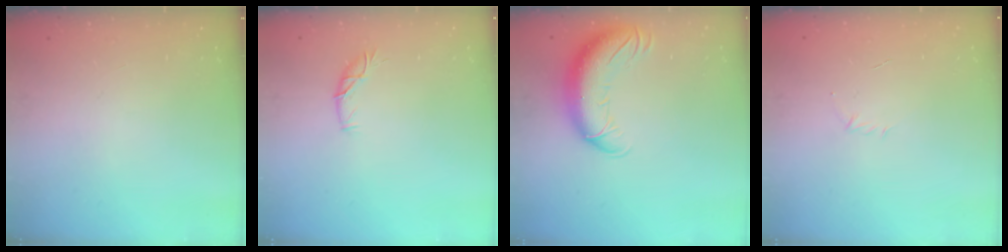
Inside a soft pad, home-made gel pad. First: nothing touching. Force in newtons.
{"total": 6.1, "press": 6.1, "slide": 0.6}
{"total": 13.4, "press": 13.0, "slide": 3.1}
{"total": 2.9, "press": 2.8, "slide": 0.7}